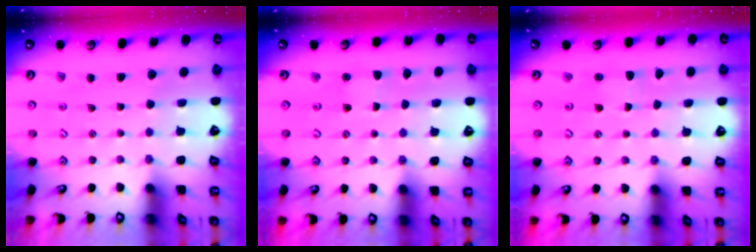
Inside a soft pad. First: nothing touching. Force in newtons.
{"total": 0.0}
{"total": 0.8, "press": 0.8, "slide": 0.2}